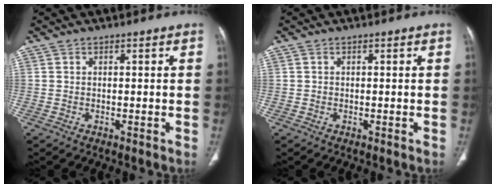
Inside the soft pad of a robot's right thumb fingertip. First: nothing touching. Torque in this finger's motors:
{"motor_torque": [0.16, -0.03, 0.37, -0.20, 0.00]}